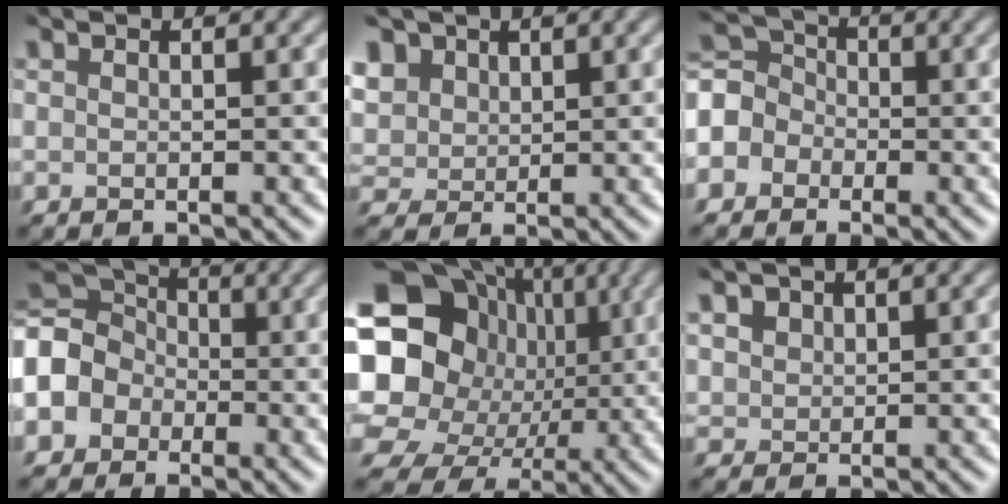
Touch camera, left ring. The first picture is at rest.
{"total": 3.3, "force": [1.7, 2.7, 1.0], "torque": [-0.051, -0.001, 0.045]}
{"total": 4.4, "force": [-2.2, 3.7, 0.8], "torque": [-0.020, 0.015, -0.043]}
{"total": 7.7, "force": [-2.2, 6.5, 3.5], "torque": [-0.096, 0.008, -0.057]}
{"total": 16.3, "force": [0.7, 14.2, 8.0], "torque": [-0.166, 0.000, 0.011]}
{"total": 1.5, "force": [1.1, 1.0, 0.3], "torque": [-0.017, 0.001, 0.037]}